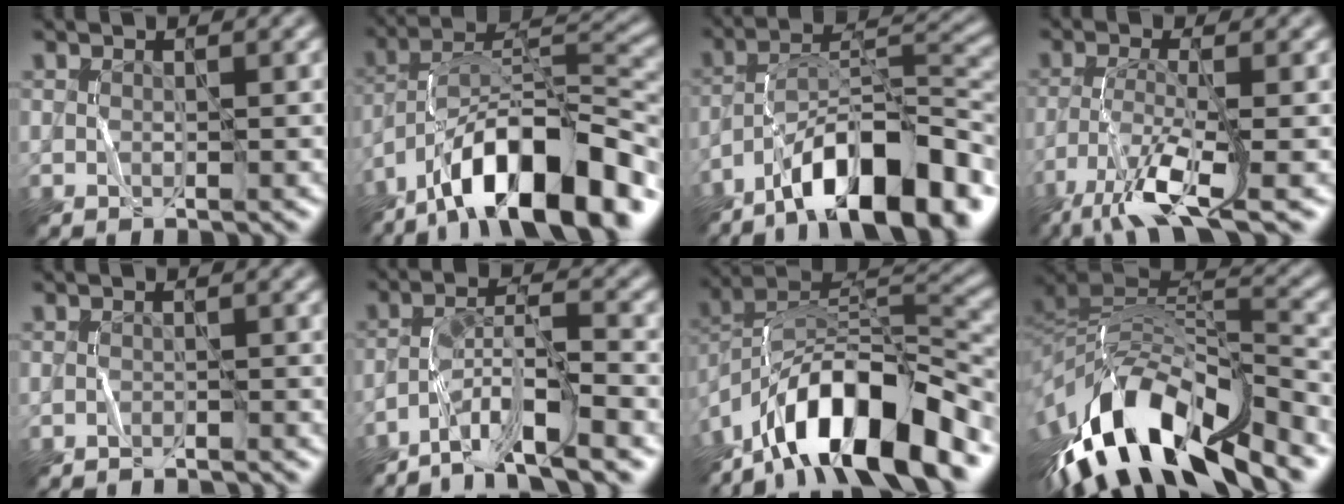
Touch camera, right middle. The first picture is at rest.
{"total": 13.6, "force": [-9.3, 4.0, 9.1], "torque": [-0.140, 0.028, -0.169]}
{"total": 12.3, "force": [-8.4, 3.5, 8.3], "torque": [-0.121, 0.025, -0.150]}
{"total": 6.9, "force": [-4.5, 1.1, 5.1], "torque": [-0.100, -0.002, -0.091]}
{"total": 1.4, "force": [-1.3, -0.2, -0.1], "torque": [0.007, 0.002, -0.023]}
{"total": 7.0, "force": [-5.3, 0.8, 4.6], "torque": [-0.078, 0.011, -0.098]}
{"total": 12.9, "force": [-8.5, 4.2, 8.8], "torque": [-0.142, 0.016, -0.155]}
{"total": 13.4, "force": [-7.4, 5.3, 9.9], "torque": [-0.197, 0.018, -0.120]}